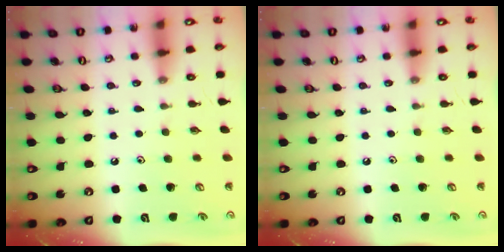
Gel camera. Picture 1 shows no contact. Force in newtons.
{"total": 0.0}